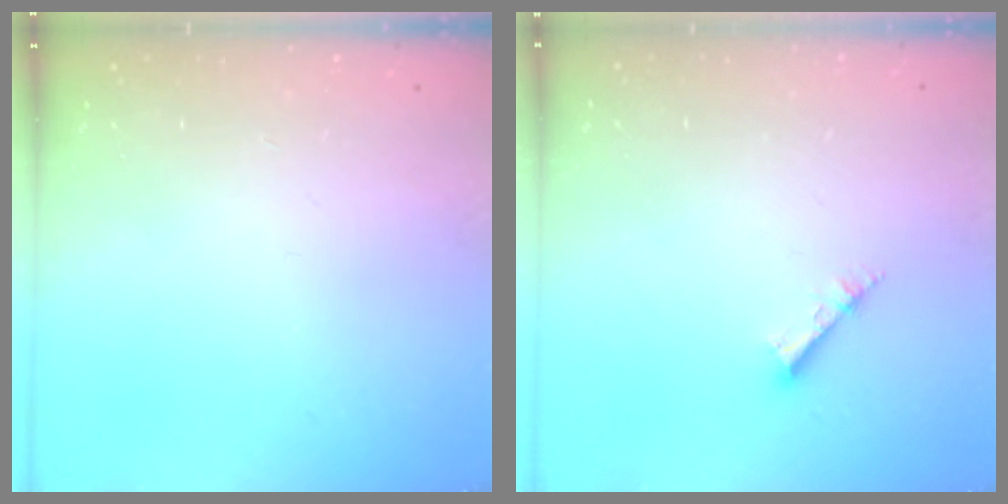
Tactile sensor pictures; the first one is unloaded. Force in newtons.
{"total": 2.5, "press": 2.5, "slide": 0.1}